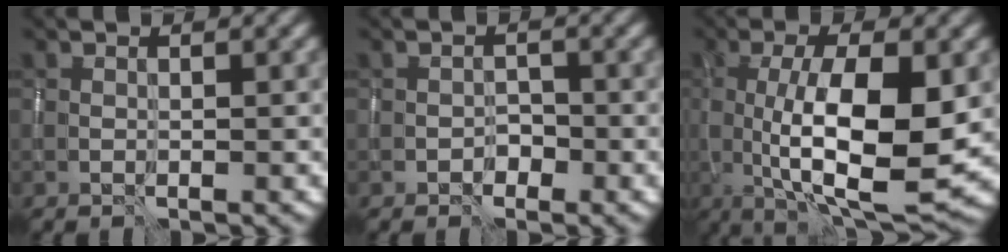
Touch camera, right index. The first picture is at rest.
{"total": 1.0, "force": [-0.7, 0.7, 0.0], "torque": [0.003, 0.001, -0.013]}
{"total": 10.2, "force": [-0.4, 3.2, 9.7], "torque": [-0.158, -0.013, 0.000]}